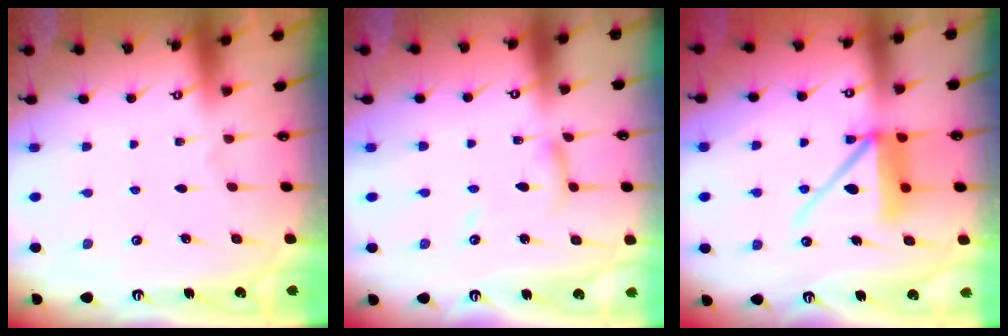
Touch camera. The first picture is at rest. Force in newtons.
{"total": 7.0, "press": 7.0, "slide": 0.5}
{"total": 12.0, "press": 11.9, "slide": 1.3}